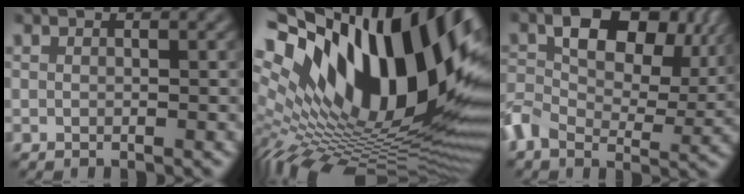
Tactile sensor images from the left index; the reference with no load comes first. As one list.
[{"total": 20.4, "force": [6.7, 9.7, 16.6], "torque": [-0.289, 0.024, 0.100]}, {"total": 10.3, "force": [2.2, 6.9, 7.4], "torque": [-0.143, -0.003, 0.030]}]